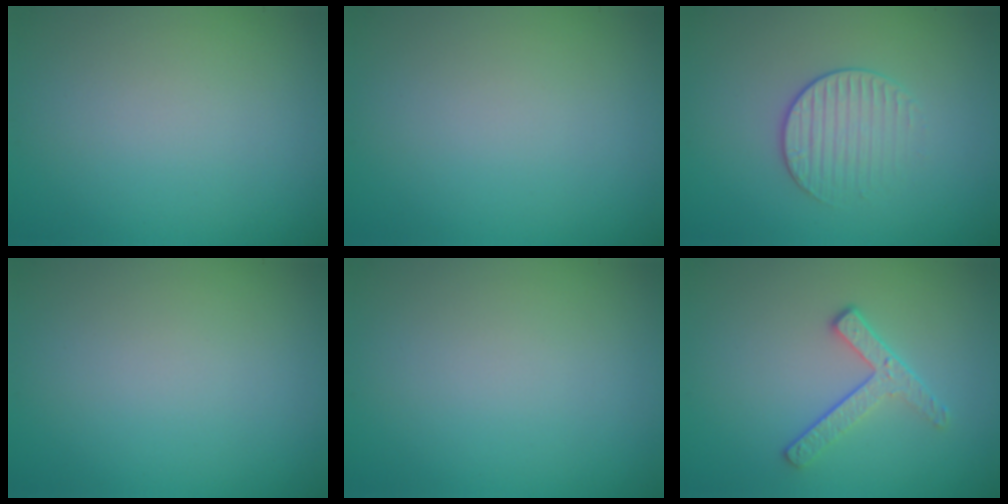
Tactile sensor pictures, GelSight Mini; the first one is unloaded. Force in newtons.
{"total": 0.0}
{"total": 2.0, "press": 1.4, "slide": 1.4}
{"total": 0.0}
{"total": 0.0}
{"total": 2.3, "press": 1.7, "slide": 1.6}